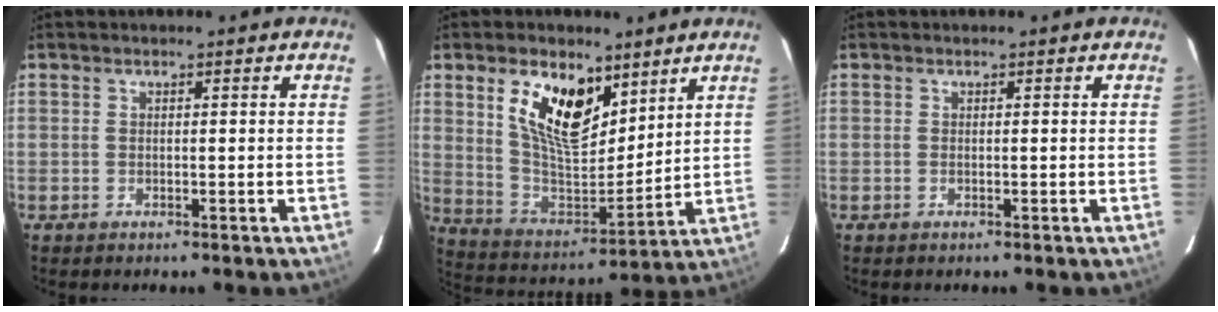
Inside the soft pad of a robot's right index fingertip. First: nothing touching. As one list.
[{"total": 15.1, "force": [7.9, 7.5, 10.5], "torque": [-0.193, 0.000, 0.156]}, {"total": 0.0}]